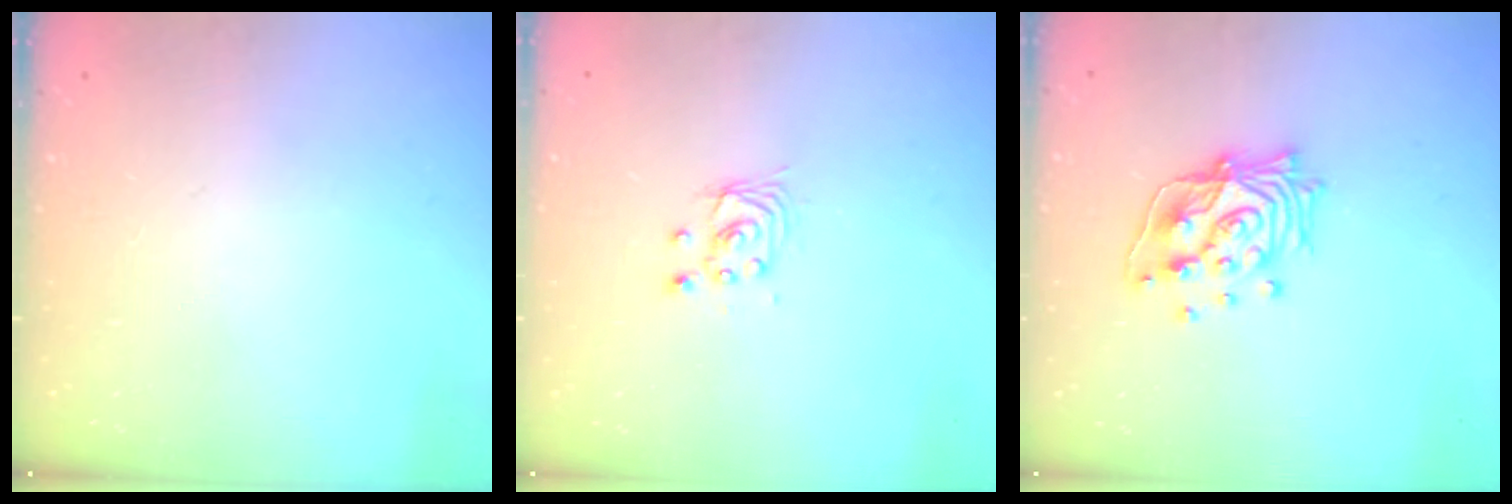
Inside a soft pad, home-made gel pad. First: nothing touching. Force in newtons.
{"total": 2.9, "press": 2.9, "slide": 0.2}
{"total": 15.3, "press": 15.2, "slide": 1.1}